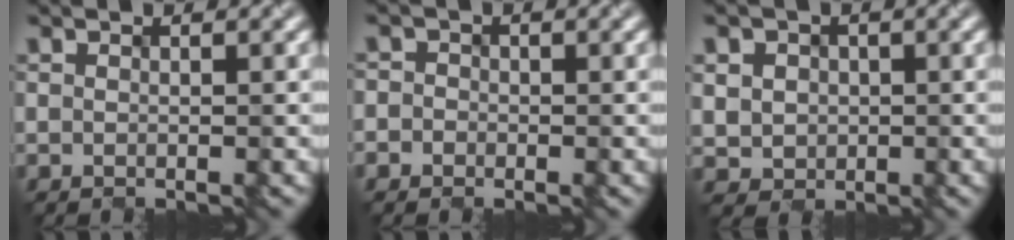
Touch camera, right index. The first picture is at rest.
{"total": 1.4, "force": [-0.9, 0.9, -0.5], "torque": [0.011, -0.003, -0.016]}
{"total": 4.3, "force": [0.6, 4.0, 1.4], "torque": [-0.053, 0.017, 0.014]}